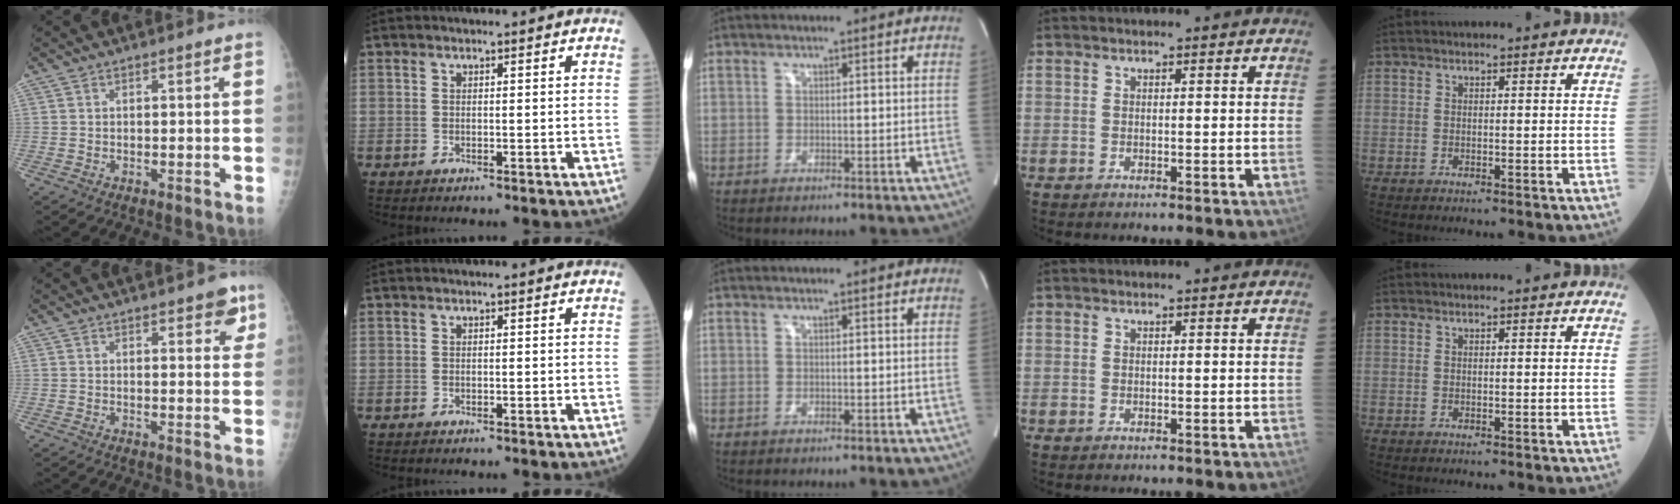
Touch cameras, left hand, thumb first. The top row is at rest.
{"thumb": {"total": 4.1, "force": [2.2, 1.9, 2.9], "torque": [-0.007, -0.007, 0.020]}}